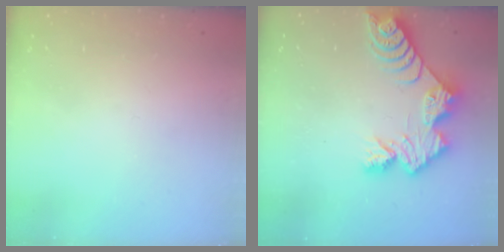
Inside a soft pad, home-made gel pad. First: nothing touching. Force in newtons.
{"total": 10.9, "press": 10.9, "slide": 0.8}